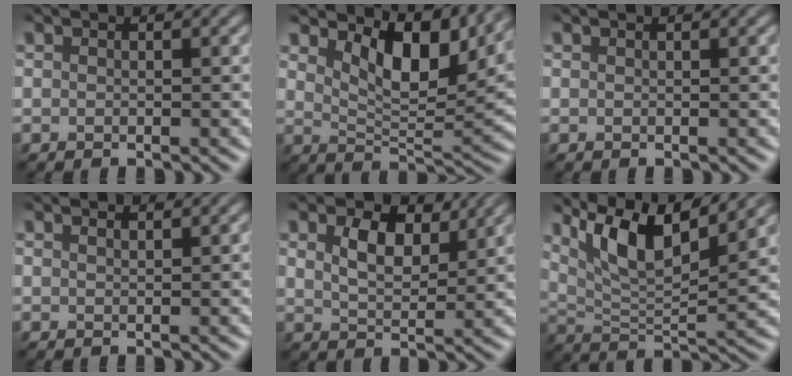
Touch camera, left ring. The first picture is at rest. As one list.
[{"total": 7.6, "force": [4.4, 3.3, 5.3], "torque": [-0.084, -0.008, 0.067]}, {"total": 0.0}, {"total": 1.1, "force": [0.9, 0.3, 0.6], "torque": [-0.004, -0.001, 0.009]}, {"total": 4.2, "force": [2.2, 2.3, 2.8], "torque": [-0.058, 0.000, 0.037]}, {"total": 7.7, "force": [4.8, 1.9, 5.7], "torque": [-0.104, 0.001, 0.090]}]